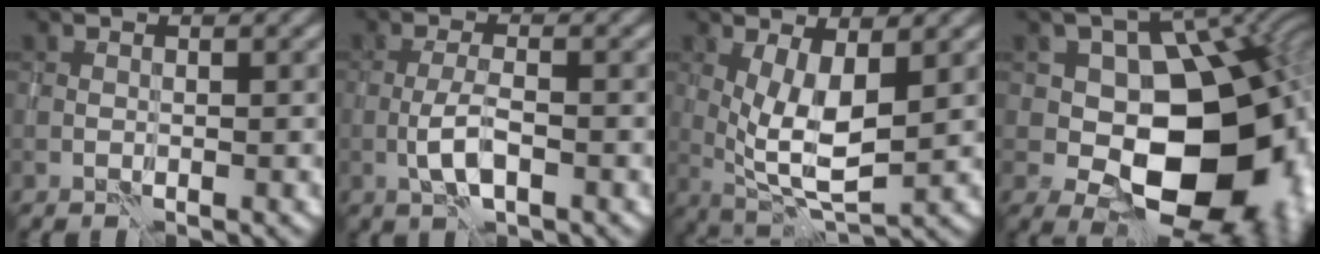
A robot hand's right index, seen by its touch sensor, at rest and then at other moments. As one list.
[{"total": 2.8, "force": [-1.2, 0.6, 2.5], "torque": [-0.055, 0.003, -0.026]}, {"total": 5.8, "force": [0.8, 2.0, 5.4], "torque": [-0.105, -0.012, 0.020]}, {"total": 16.8, "force": [-1.5, 11.6, 12.0], "torque": [-0.103, 0.003, -0.007]}]